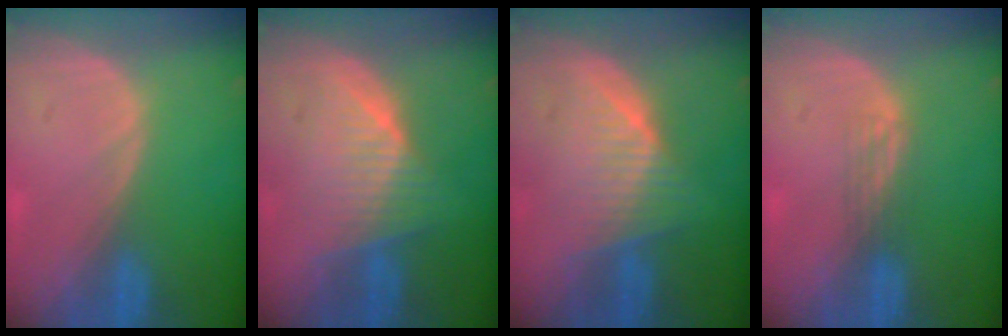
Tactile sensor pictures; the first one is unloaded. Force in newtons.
{"total": 6.9, "press": 6.3, "slide": 2.7}
{"total": 6.7, "press": 6.2, "slide": 2.5}
{"total": 2.1, "press": 1.6, "slide": 1.3}